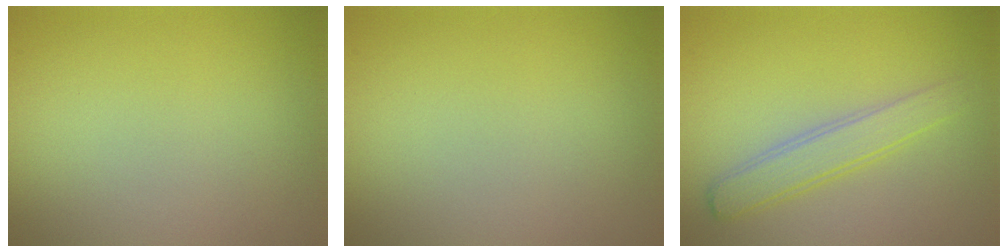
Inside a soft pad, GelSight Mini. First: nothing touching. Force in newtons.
{"total": 0.0}
{"total": 2.5, "press": 2.5, "slide": 0.1}